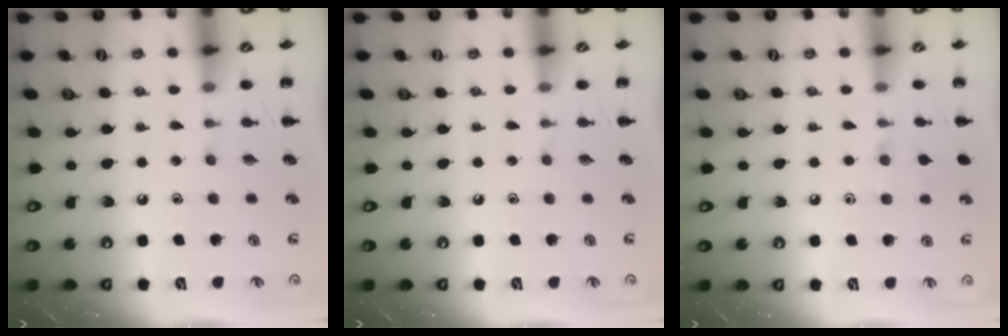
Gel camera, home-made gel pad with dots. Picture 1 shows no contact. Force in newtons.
{"total": 0.0}
{"total": 5.3, "press": 4.9, "slide": 2.0}